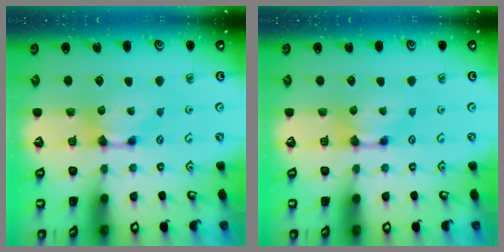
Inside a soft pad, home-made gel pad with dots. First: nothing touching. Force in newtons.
{"total": 0.0}